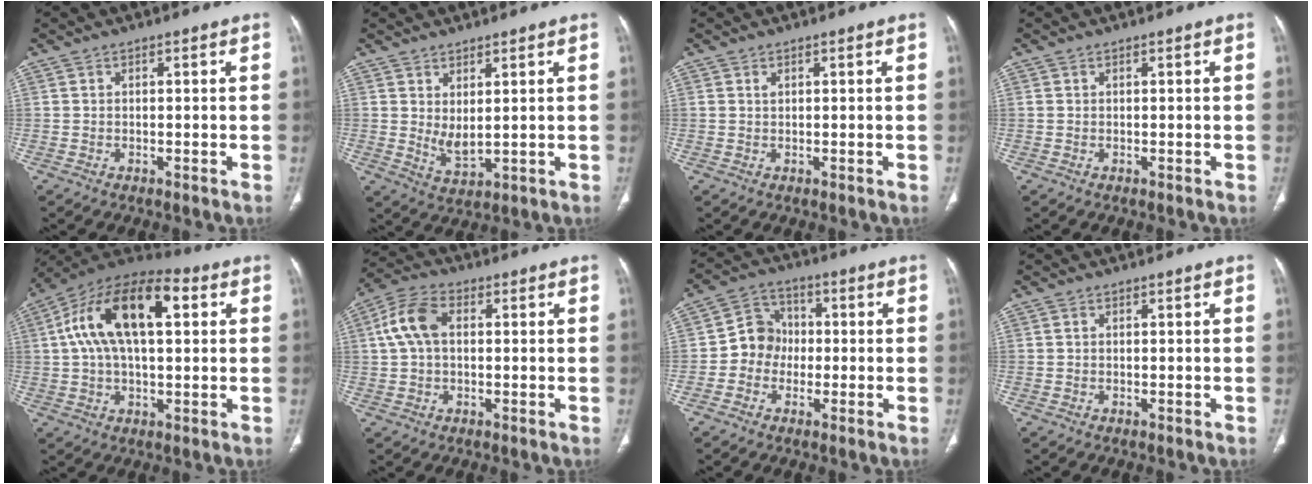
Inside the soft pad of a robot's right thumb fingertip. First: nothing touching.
{"total": 4.3, "force": [1.4, 1.8, 3.7], "torque": [-0.065, -0.024, 0.036]}
{"total": 0.7, "force": [0.4, 0.4, 0.4], "torque": [-0.007, 0.001, 0.009]}
{"total": 0.0}
{"total": 19.3, "force": [4.6, 9.6, 16.1], "torque": [-0.276, 0.032, 0.068]}
{"total": 8.2, "force": [1.3, 5.2, 6.3], "torque": [-0.132, 0.024, 0.022]}
{"total": 7.2, "force": [-1.1, 6.5, 2.8], "torque": [-0.016, 0.023, -0.035]}
{"total": 0.0}